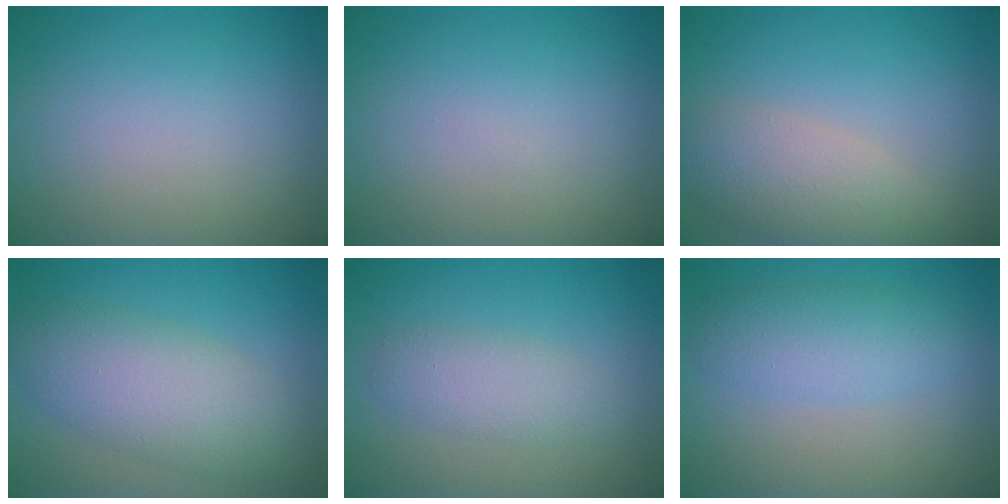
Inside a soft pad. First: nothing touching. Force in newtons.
{"total": 0.0}
{"total": 4.6, "press": 4.6, "slide": 0.3}
{"total": 6.1, "press": 6.1, "slide": 0.2}
{"total": 2.7, "press": 2.7, "slide": 0.2}
{"total": 3.7, "press": 3.7, "slide": 0.1}